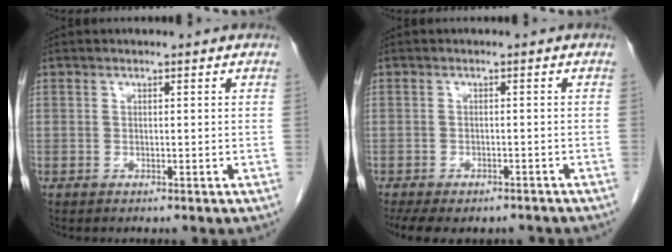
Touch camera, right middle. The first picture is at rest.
{"total": 10.2, "force": [-8.2, 4.1, 4.4], "torque": [-0.088, -0.007, -0.106]}